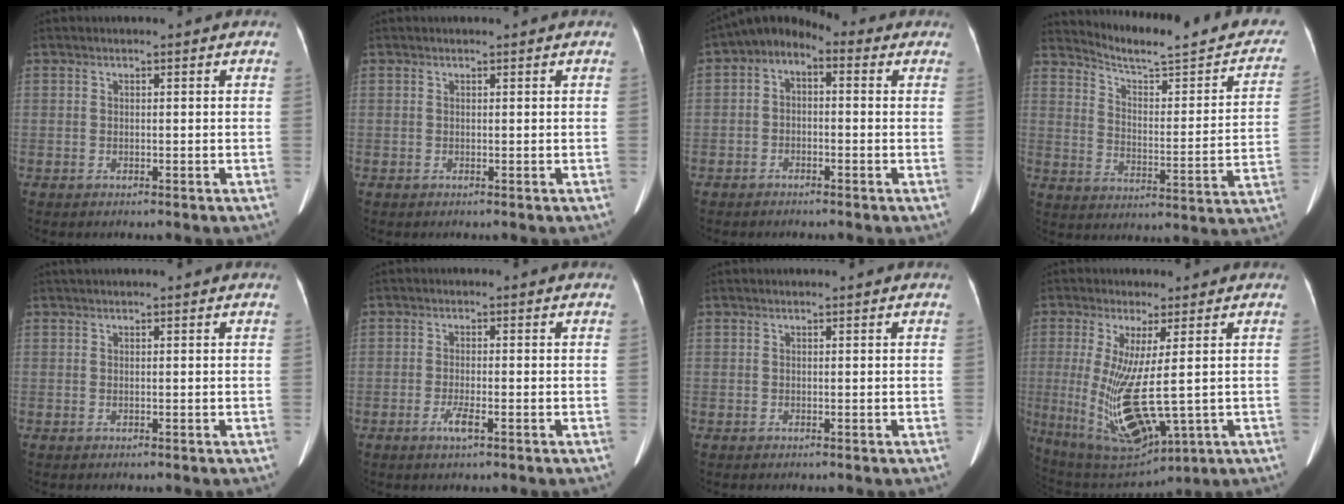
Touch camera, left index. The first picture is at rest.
{"total": 0.0}
{"total": 5.4, "force": [0.4, 3.3, 4.3], "torque": [-0.069, 0.037, 0.000]}
{"total": 19.9, "force": [18.0, 2.8, 8.1], "torque": [-0.106, -0.040, 0.233]}
{"total": 0.9, "force": [0.8, -0.1, 0.4], "torque": [-0.008, 0.019, 0.019]}
{"total": 2.1, "force": [-1.1, 0.2, 1.8], "torque": [-0.039, -0.004, -0.022]}
{"total": 0.0}
{"total": 12.7, "force": [-0.8, 2.9, 12.3], "torque": [-0.245, -0.028, 0.008]}